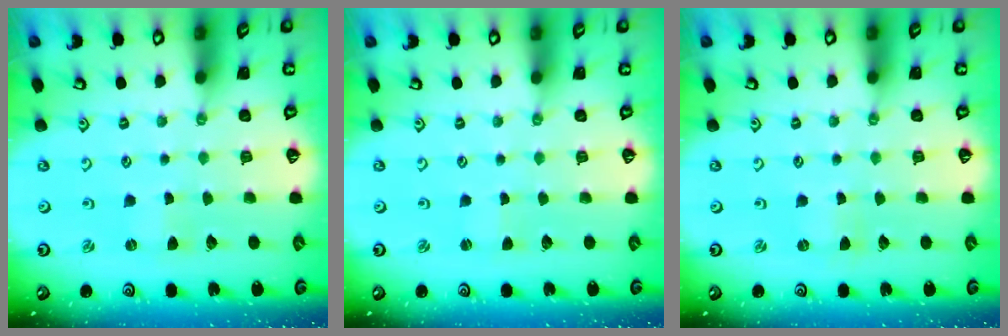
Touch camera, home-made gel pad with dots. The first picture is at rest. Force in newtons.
{"total": 0.0}
{"total": 0.6, "press": 0.6, "slide": 0.1}